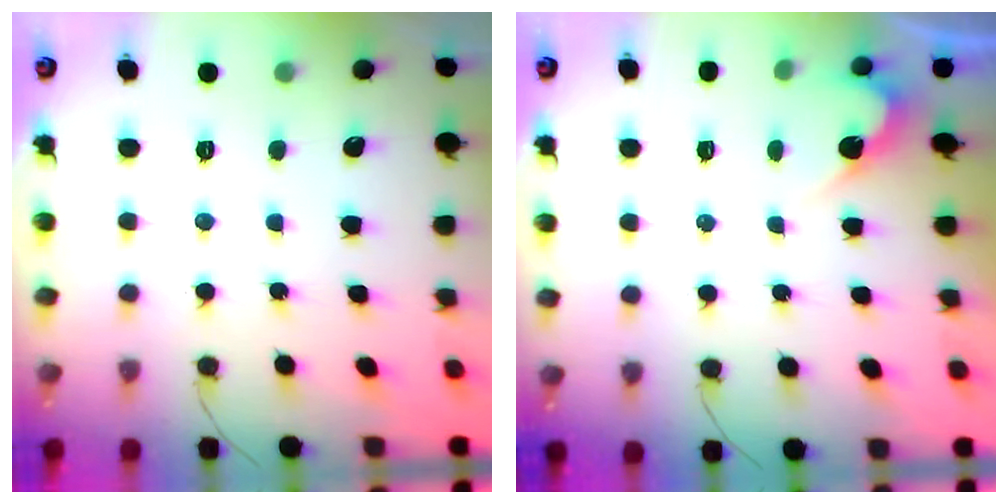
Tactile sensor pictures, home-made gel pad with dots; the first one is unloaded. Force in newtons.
{"total": 2.8, "press": 2.8, "slide": 0.2}